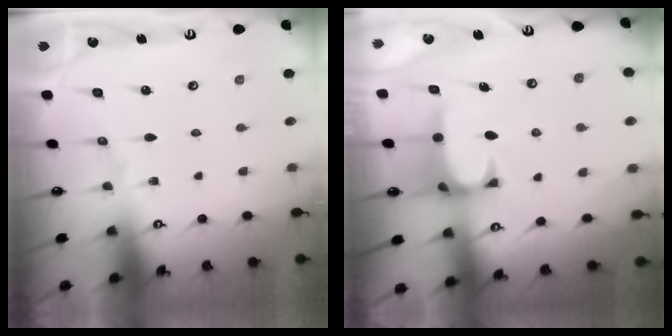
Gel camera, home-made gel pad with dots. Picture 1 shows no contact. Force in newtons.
{"total": 0.9, "press": 0.3, "slide": 0.8}